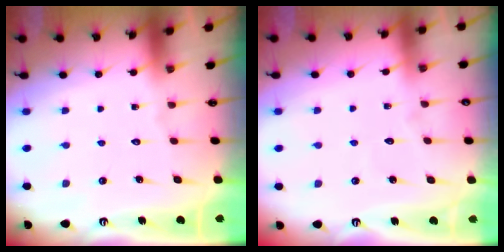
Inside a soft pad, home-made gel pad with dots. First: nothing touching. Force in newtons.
{"total": 4.5, "press": 4.4, "slide": 0.3}